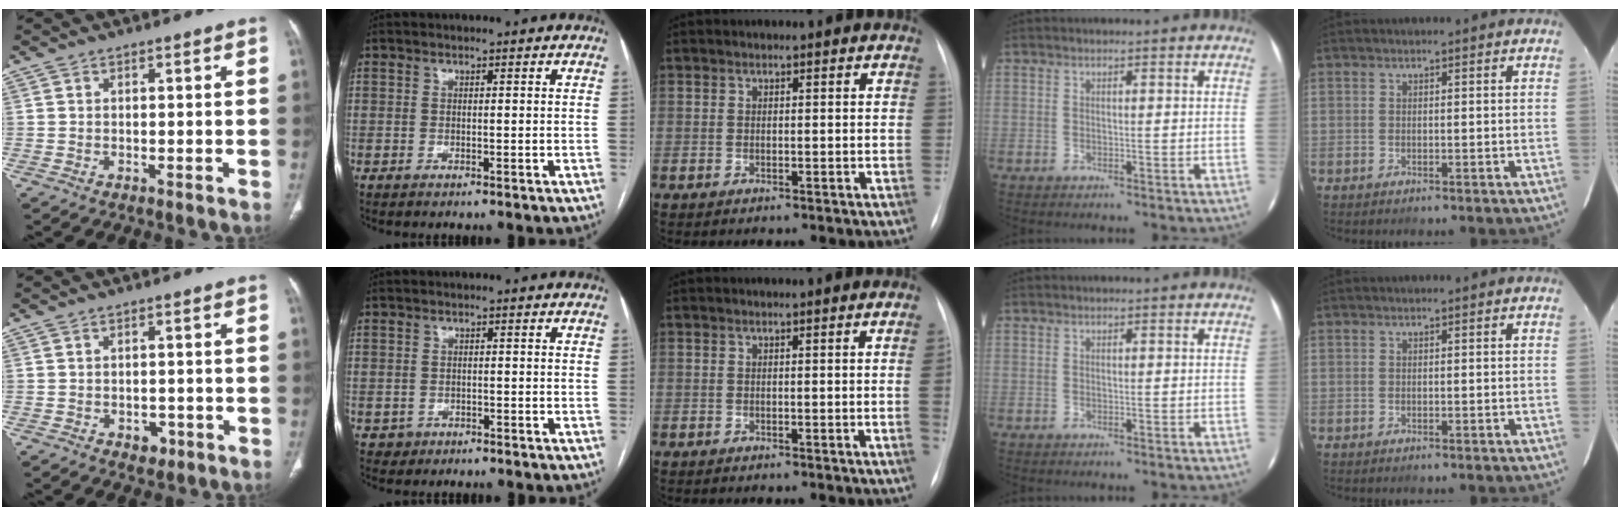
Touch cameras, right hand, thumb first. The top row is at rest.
{"thumb": {"total": 2.7, "force": [-1.2, 1.9, 1.4], "torque": [-0.007, 0.003, -0.010]}, "index": {"total": 1.6, "force": [-0.9, 1.3, -0.1], "torque": [0.004, 0.007, -0.012]}, "middle": {"total": 1.5, "force": [-0.5, -0.5, 1.4], "torque": [-0.022, 0.002, -0.012]}}